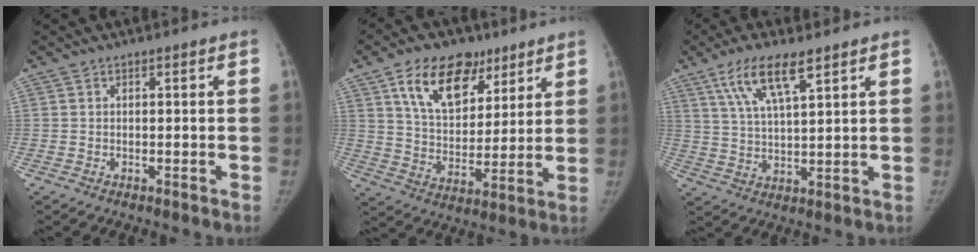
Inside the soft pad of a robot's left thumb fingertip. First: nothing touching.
{"total": 16.0, "force": [8.8, 9.8, 9.0], "torque": [-0.112, -0.033, 0.156]}
{"total": 9.6, "force": [5.6, 2.4, 7.4], "torque": [-0.141, -0.017, 0.115]}